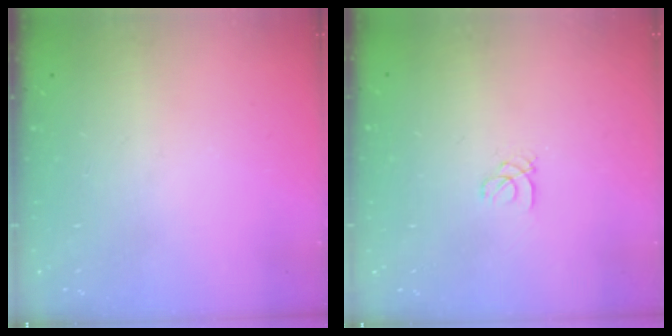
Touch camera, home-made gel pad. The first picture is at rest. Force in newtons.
{"total": 1.0, "press": 1.0, "slide": 0.1}